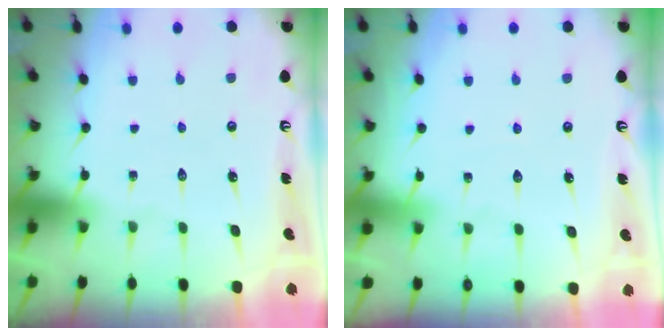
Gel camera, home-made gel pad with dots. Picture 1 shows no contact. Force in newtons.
{"total": 2.7, "press": 2.7, "slide": 0.3}